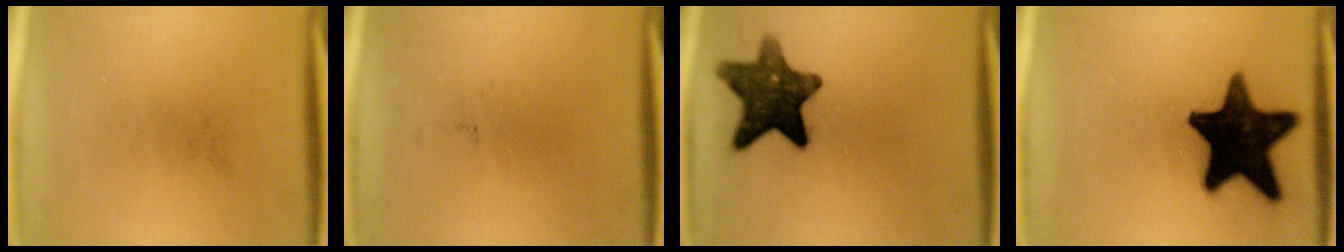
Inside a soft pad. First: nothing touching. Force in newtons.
{"total": 0.0}
{"total": 12.1}
{"total": 19.7}